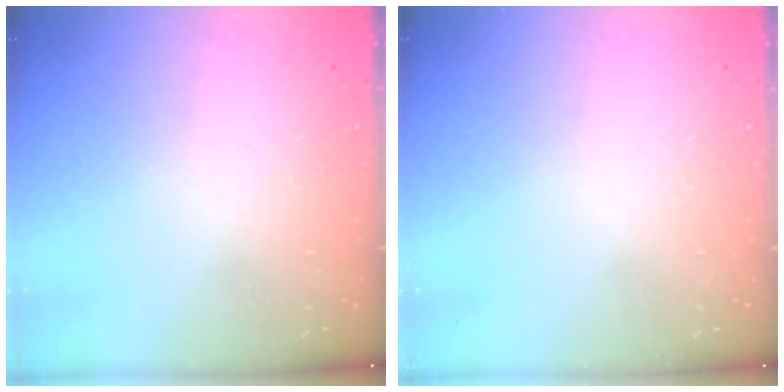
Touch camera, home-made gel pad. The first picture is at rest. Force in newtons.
{"total": 0.0}